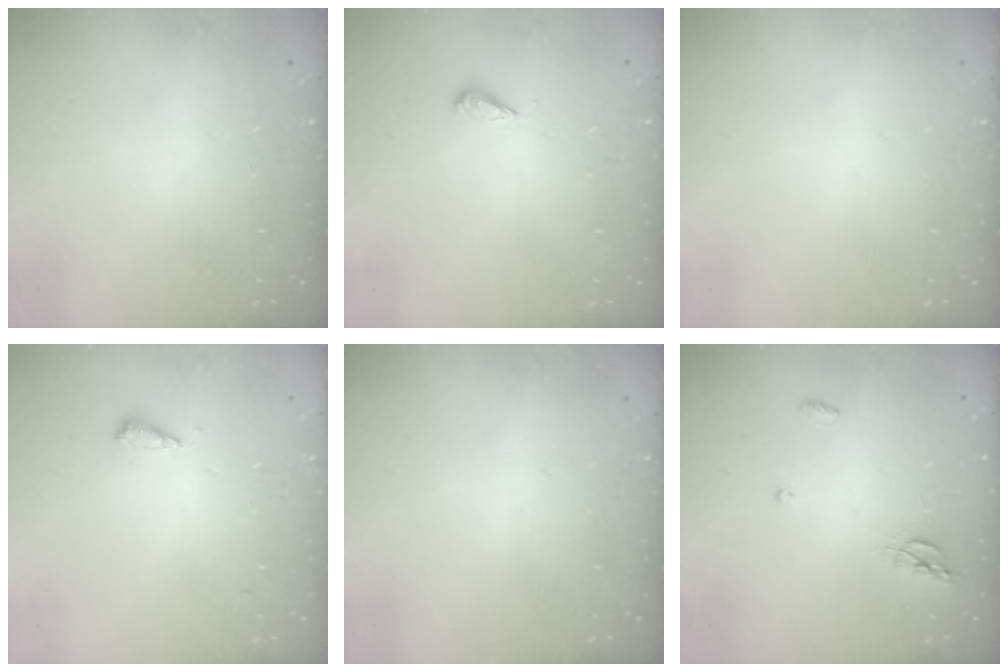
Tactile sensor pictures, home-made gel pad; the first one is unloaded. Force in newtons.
{"total": 2.9, "press": 2.9, "slide": 0.4}
{"total": 0.0}
{"total": 8.3, "press": 8.3, "slide": 0.9}
{"total": 0.0}
{"total": 6.5, "press": 6.5, "slide": 0.6}